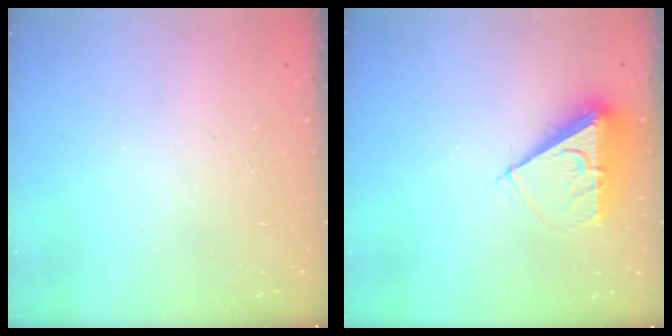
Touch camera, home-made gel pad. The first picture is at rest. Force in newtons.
{"total": 7.3, "press": 7.3, "slide": 0.6}